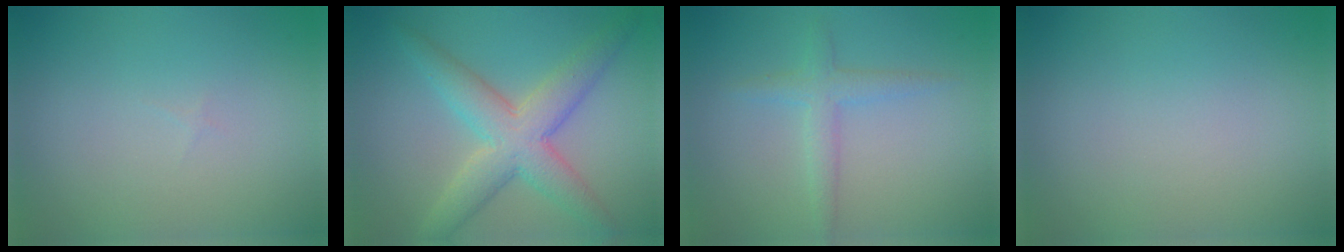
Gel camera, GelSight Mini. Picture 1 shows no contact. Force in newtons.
{"total": 5.9, "press": 5.9, "slide": 0.2}
{"total": 2.2, "press": 2.2, "slide": 0.0}
{"total": 0.0}